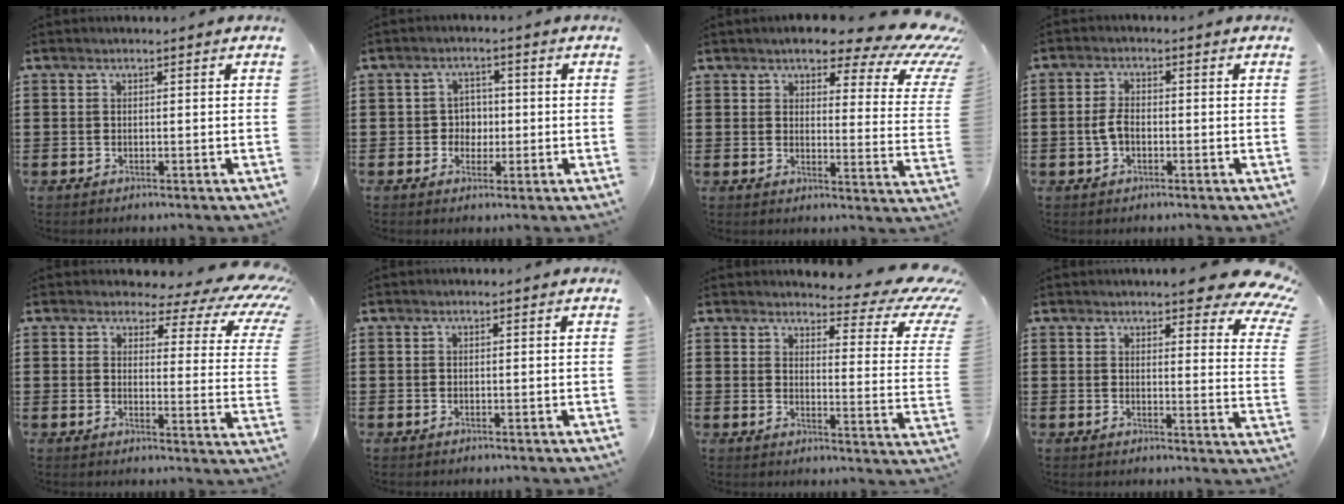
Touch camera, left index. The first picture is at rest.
{"total": 3.3, "force": [-0.5, 2.9, 1.5], "torque": [-0.040, 0.007, -0.015]}
{"total": 7.2, "force": [5.6, 1.7, 4.2], "torque": [-0.074, -0.038, 0.088]}
{"total": 3.6, "force": [-0.7, 1.9, 3.0], "torque": [-0.071, 0.001, -0.018]}
{"total": 4.7, "force": [3.3, 1.9, 2.8], "torque": [-0.057, -0.016, 0.049]}
{"total": 0.0}
{"total": 5.6, "force": [4.3, 1.4, 3.3], "torque": [-0.053, -0.036, 0.066]}
{"total": 6.2, "force": [5.2, 1.3, 3.2], "torque": [-0.057, -0.021, 0.089]}